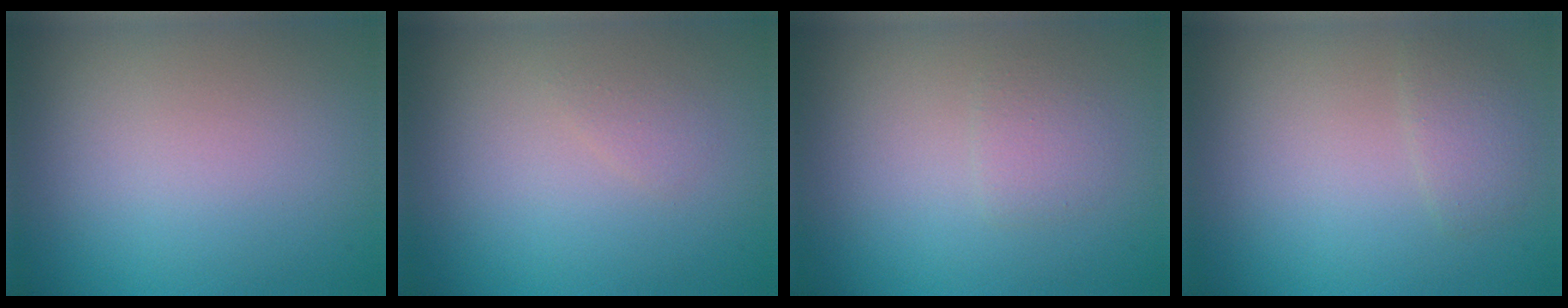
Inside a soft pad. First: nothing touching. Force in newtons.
{"total": 0.8, "press": 0.8, "slide": 0.1}
{"total": 1.3, "press": 1.3, "slide": 0.1}
{"total": 1.5, "press": 1.5, "slide": 0.0}